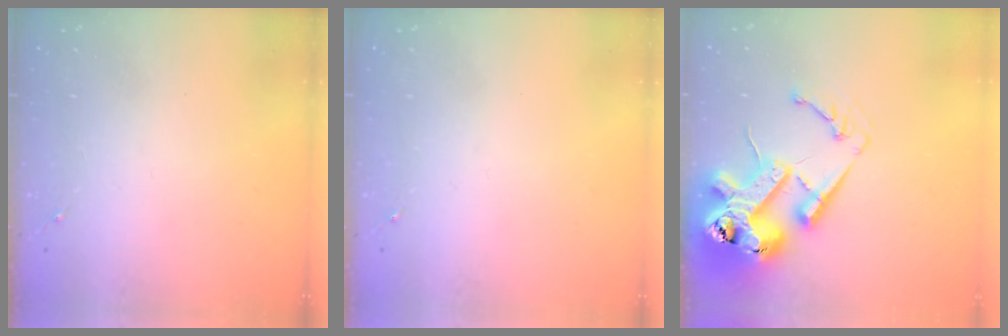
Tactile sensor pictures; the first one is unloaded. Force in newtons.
{"total": 0.0}
{"total": 24.1, "press": 23.9, "slide": 3.2}